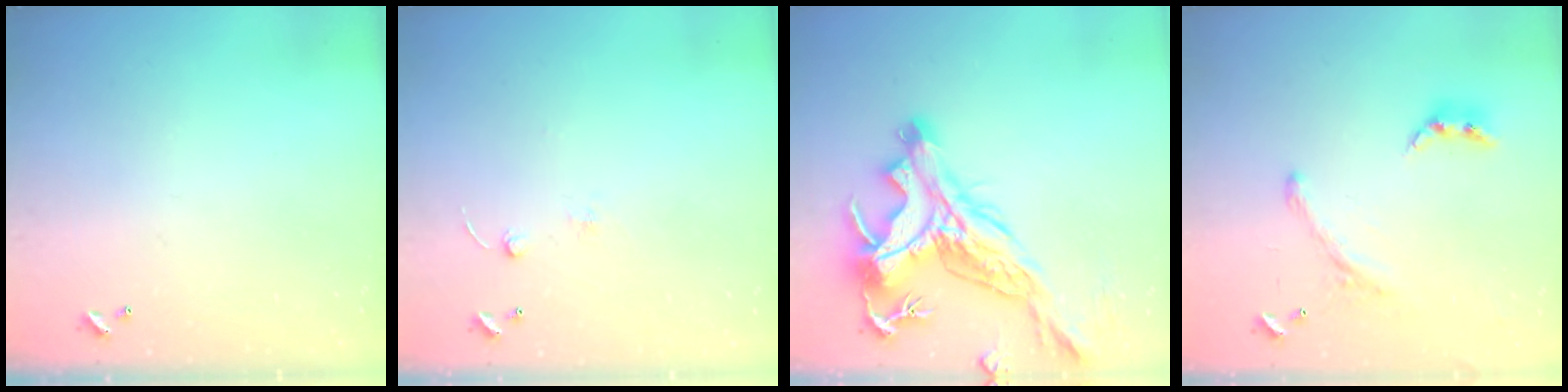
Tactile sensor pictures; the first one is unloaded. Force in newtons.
{"total": 2.5, "press": 2.4, "slide": 0.8}
{"total": 9.1, "press": 8.9, "slide": 2.0}
{"total": 2.0, "press": 1.5, "slide": 1.2}